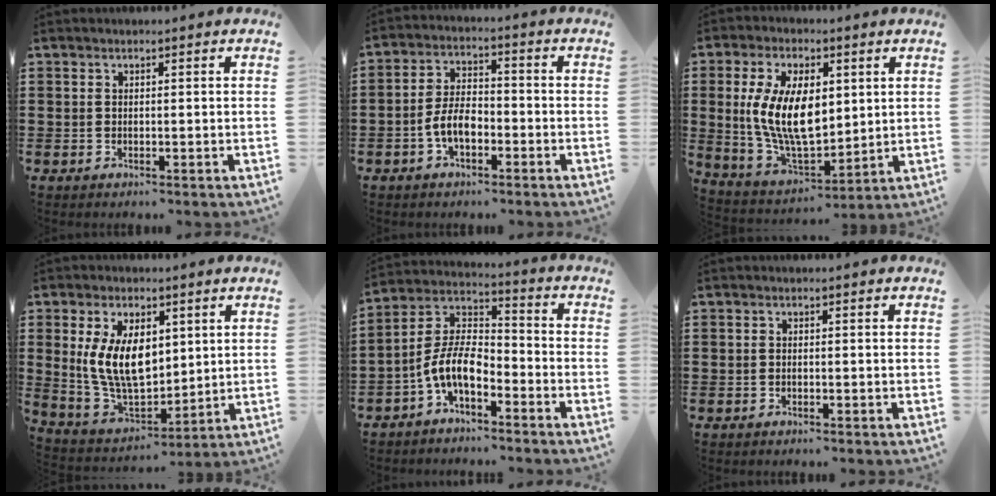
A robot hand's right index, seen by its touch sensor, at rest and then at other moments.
{"total": 5.6, "force": [-2.1, 2.8, 4.3], "torque": [-0.102, 0.001, -0.047]}
{"total": 12.0, "force": [1.8, 6.5, 9.9], "torque": [-0.208, 0.004, 0.032]}
{"total": 9.9, "force": [2.4, 5.8, 7.6], "torque": [-0.176, 0.005, 0.045]}
{"total": 8.6, "force": [-4.1, 3.8, 6.6], "torque": [-0.164, -0.015, -0.088]}
{"total": 0.0}